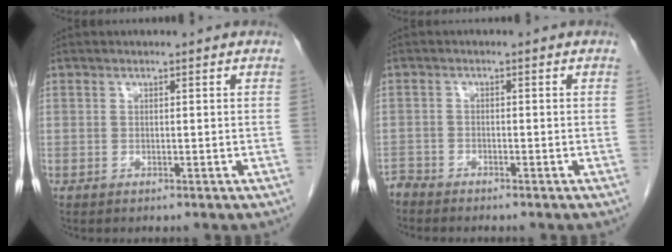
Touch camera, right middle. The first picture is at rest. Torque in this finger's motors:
{"motor_torque": [-0.24, -0.06, -0.07, -0.01]}